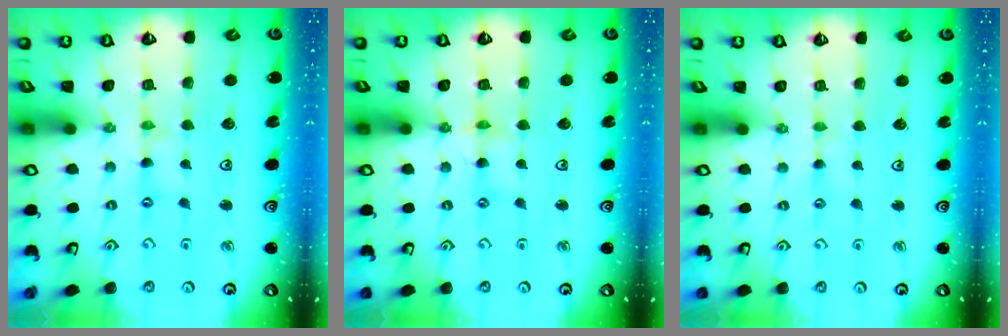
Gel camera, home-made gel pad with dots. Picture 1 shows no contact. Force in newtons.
{"total": 1.2, "press": 1.2, "slide": 0.3}
{"total": 0.6, "press": 0.6, "slide": 0.2}